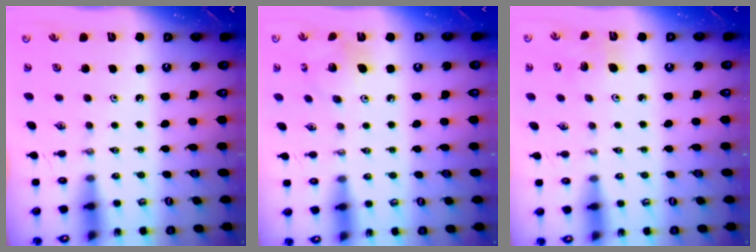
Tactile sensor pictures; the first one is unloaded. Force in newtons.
{"total": 7.1, "press": 7.1, "slide": 0.5}
{"total": 2.5, "press": 2.5, "slide": 0.1}